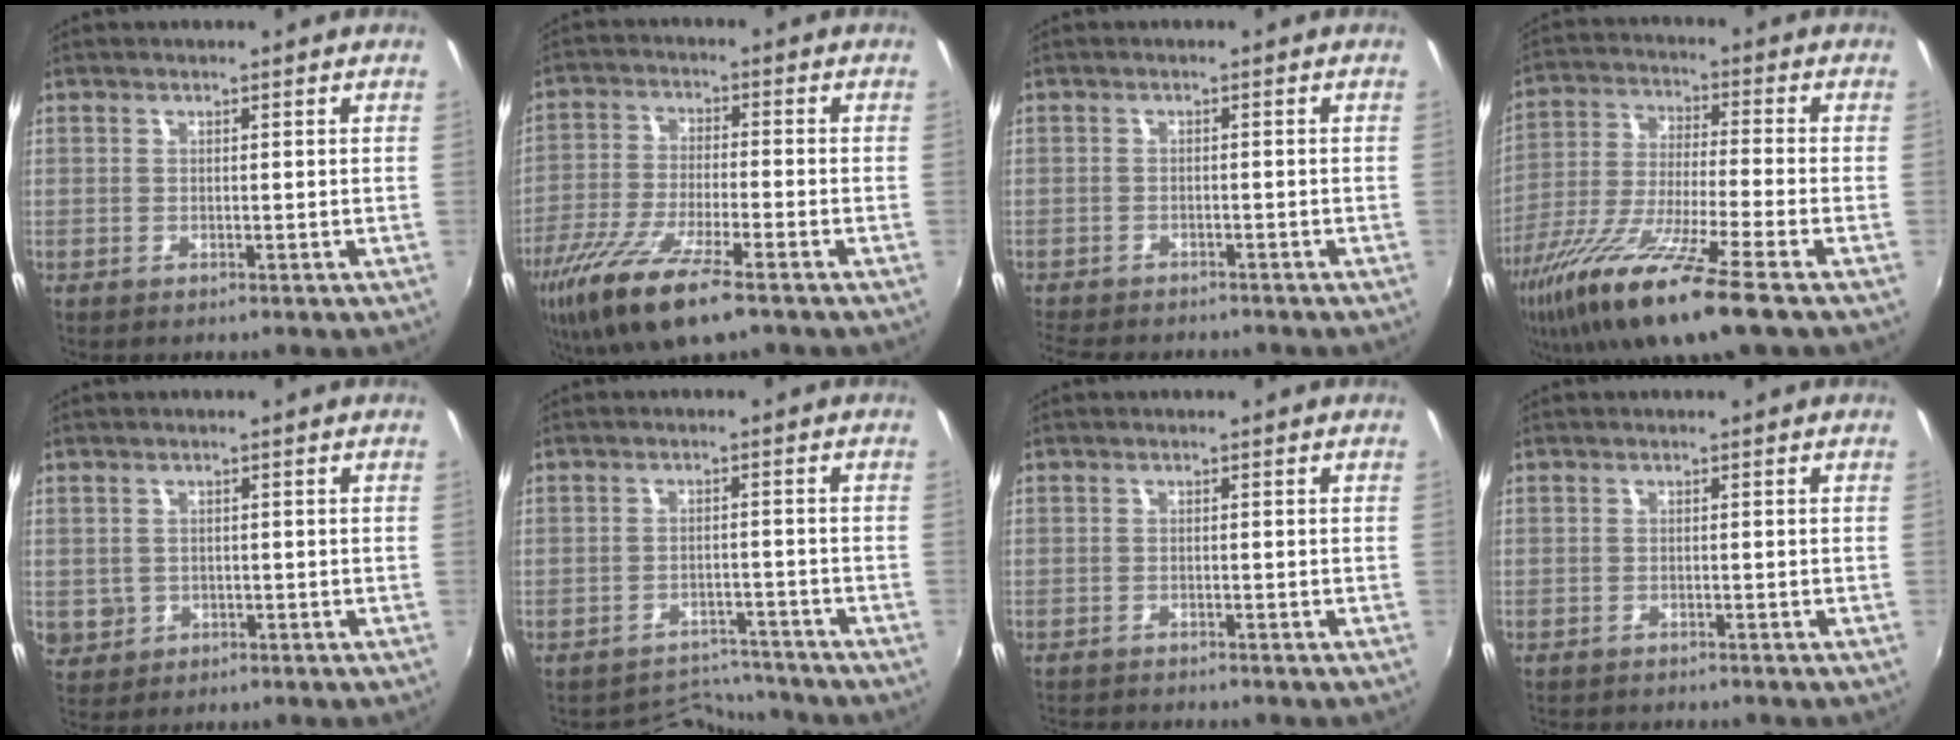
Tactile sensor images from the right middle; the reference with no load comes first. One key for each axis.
{"total": 14.8, "fx": -9.4, "fy": 3.2, "fz": 11.0, "tx": -0.233, "ty": -0.046, "tz": -0.177}
{"total": 7.7, "fx": -6.9, "fy": 1.9, "fz": 2.7, "tx": -0.074, "ty": -0.017, "tz": -0.109}
{"total": 18.3, "fx": -11.5, "fy": 1.4, "fz": 14.2, "tx": -0.285, "ty": -0.050, "tz": -0.211}
{"total": 3.8, "fx": -0.3, "fy": 3.6, "fz": 1.1, "tx": -0.026, "ty": -0.001, "tz": 0.004}
{"total": 6.2, "fx": -6.1, "fy": 1.1, "fz": -1.0, "tx": 0.005, "ty": 0.012, "tz": -0.092}
{"total": 3.9, "fx": -3.8, "fy": 0.1, "fz": 1.0, "tx": -0.031, "ty": -0.015, "tz": -0.064}
{"total": 3.1, "fx": -3.0, "fy": 0.4, "fz": 0.9, "tx": -0.026, "ty": -0.015, "tz": -0.047}